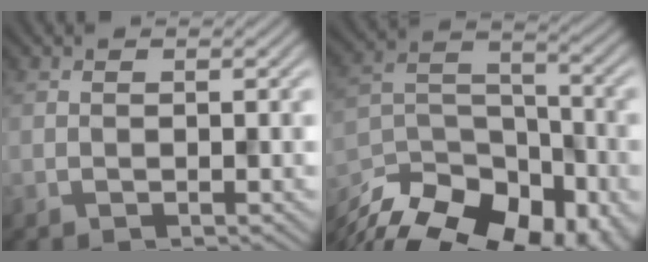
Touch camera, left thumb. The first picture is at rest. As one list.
[{"total": 19.1, "force": [-14.6, 9.0, 8.2], "torque": [-0.174, -0.046, -0.217]}]